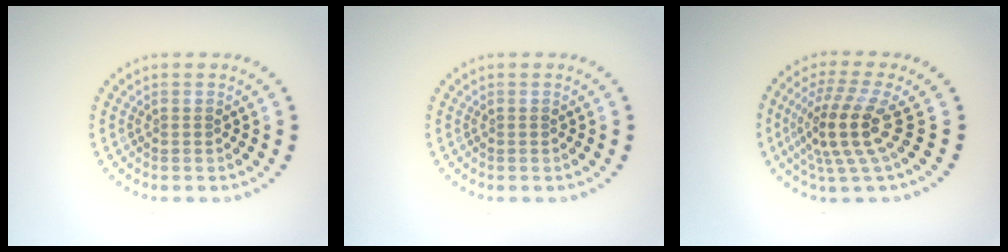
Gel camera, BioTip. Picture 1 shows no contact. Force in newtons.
{"total": 0.0}
{"total": 4.7, "press": 3.5, "slide": 3.0}